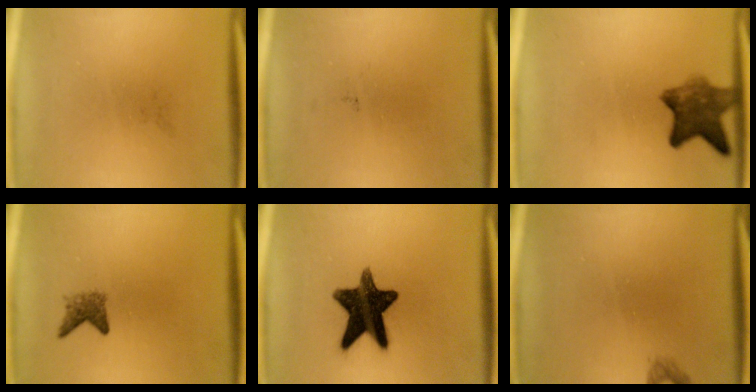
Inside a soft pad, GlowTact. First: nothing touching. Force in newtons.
{"total": 0.0}
{"total": 7.0}
{"total": 2.2}
{"total": 14.2}
{"total": 0.8}